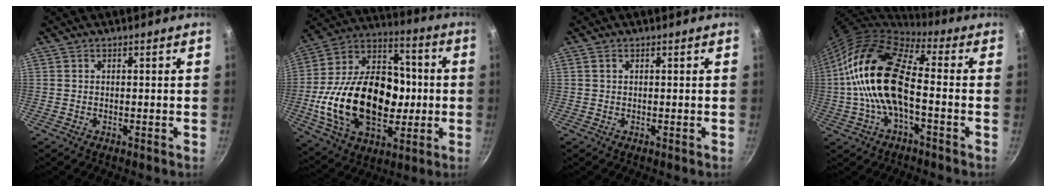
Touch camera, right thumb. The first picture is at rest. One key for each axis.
{"total": 29.5, "fx": -3.3, "fy": 19.7, "fz": 21.7, "tx": -0.353, "ty": 0.039, "tz": -0.053}
{"total": 0.6, "fx": 0.2, "fy": 0.4, "fz": 0.4, "tx": -0.009, "ty": 0.003, "tz": 0.005}
{"total": 16.8, "fx": -1.1, "fy": 7.7, "fz": 14.9, "tx": -0.268, "ty": 0.033, "tz": -0.035}